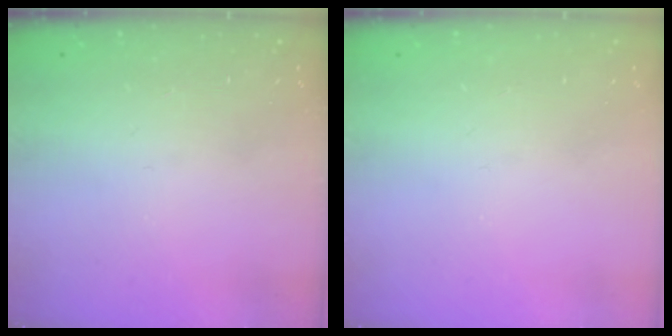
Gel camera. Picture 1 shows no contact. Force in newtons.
{"total": 0.0}